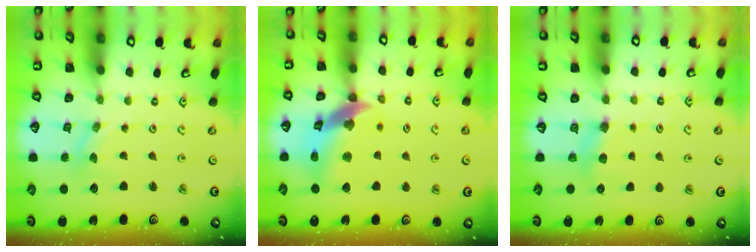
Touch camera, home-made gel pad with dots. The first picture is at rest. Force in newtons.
{"total": 14.4, "press": 14.3, "slide": 1.9}
{"total": 4.3, "press": 4.2, "slide": 0.5}